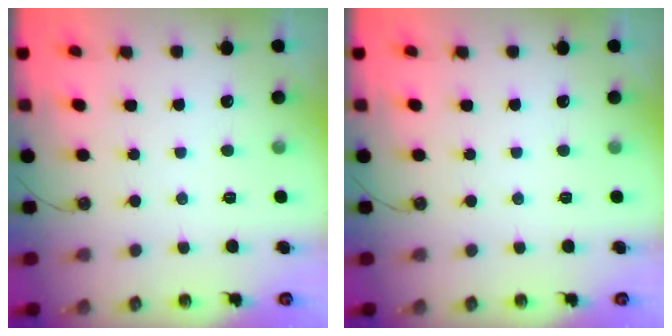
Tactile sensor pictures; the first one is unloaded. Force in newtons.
{"total": 0.0}